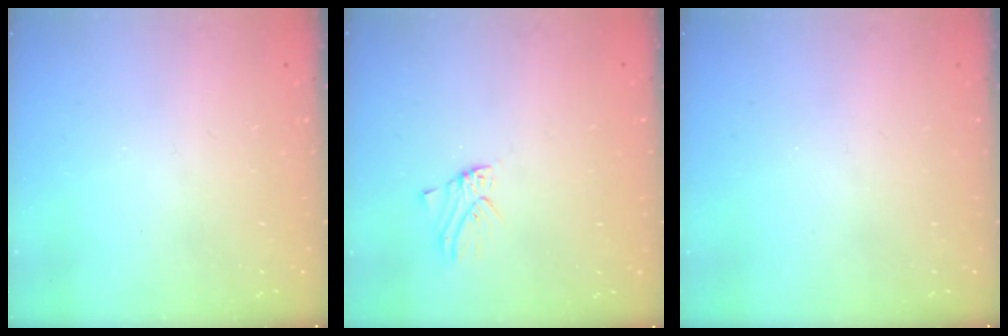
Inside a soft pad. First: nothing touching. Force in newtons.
{"total": 0.8, "press": 0.8, "slide": 0.2}
{"total": 0.0}